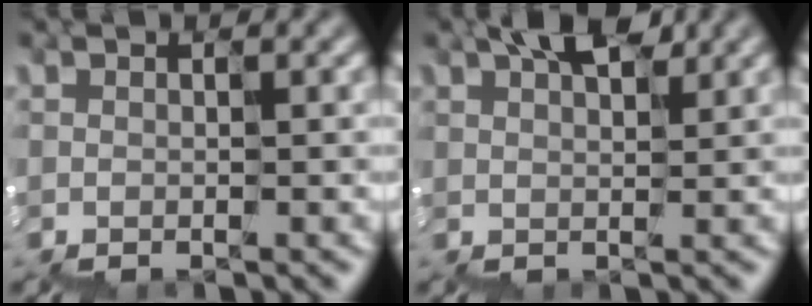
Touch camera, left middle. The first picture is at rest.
{"total": 2.8, "force": [2.4, 0.9, 1.1], "torque": [-0.024, 0.013, 0.036]}